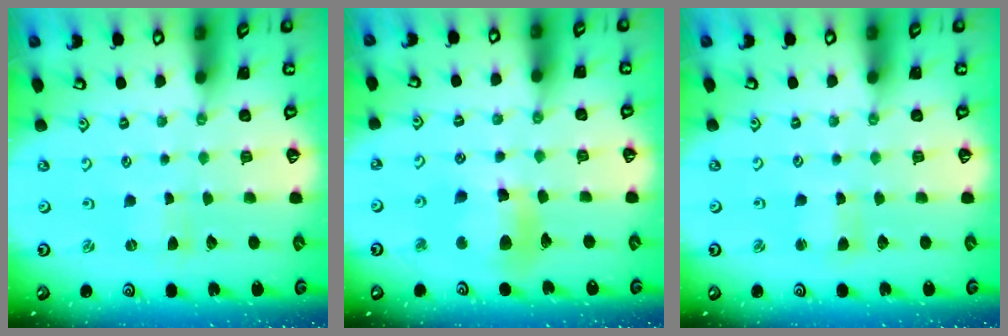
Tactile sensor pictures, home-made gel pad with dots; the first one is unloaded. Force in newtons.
{"total": 12.1, "press": 12.0, "slide": 1.4}
{"total": 2.0, "press": 2.0, "slide": 0.3}